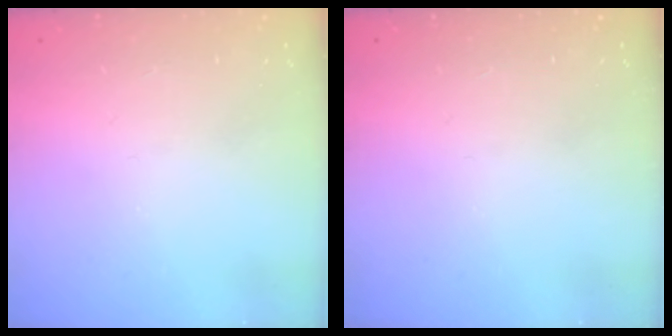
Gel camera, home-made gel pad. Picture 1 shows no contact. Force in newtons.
{"total": 0.0}